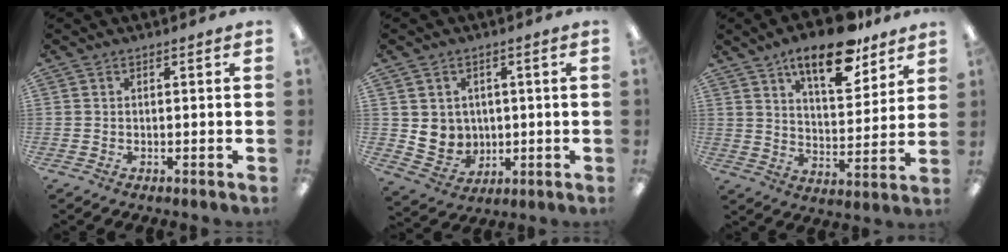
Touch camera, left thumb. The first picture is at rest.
{"total": 6.3, "force": [3.2, 5.3, -0.8], "torque": [-0.013, -0.023, 0.069]}
{"total": 15.6, "force": [11.3, 5.6, 9.1], "torque": [-0.132, -0.059, 0.189]}